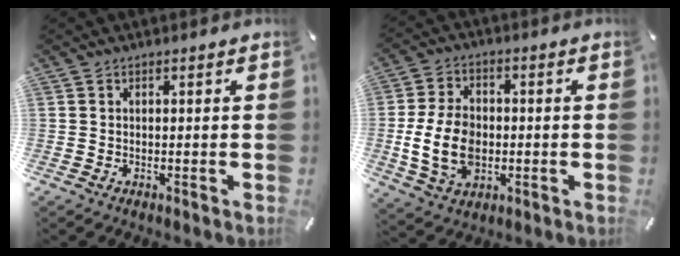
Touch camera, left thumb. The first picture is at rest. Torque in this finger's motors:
{"motor_torque": [0.14, 1.33, 0.81, 0.71, 0.22]}